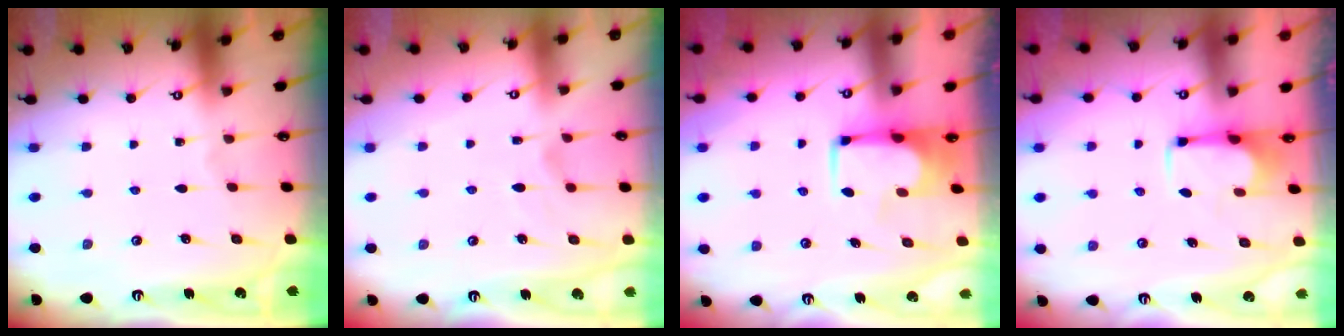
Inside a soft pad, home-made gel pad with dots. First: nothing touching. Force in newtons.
{"total": 1.7, "press": 1.2, "slide": 1.2}
{"total": 1.9, "press": 1.9, "slide": 0.2}
{"total": 2.8, "press": 2.6, "slide": 1.0}